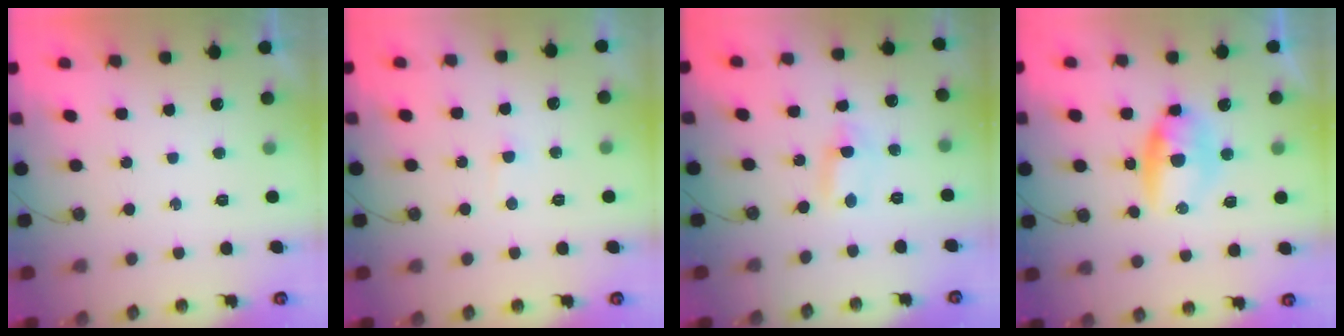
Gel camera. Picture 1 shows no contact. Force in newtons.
{"total": 1.4, "press": 1.4, "slide": 0.3}
{"total": 1.2, "press": 1.0, "slide": 0.6}
{"total": 7.2, "press": 7.2, "slide": 0.6}